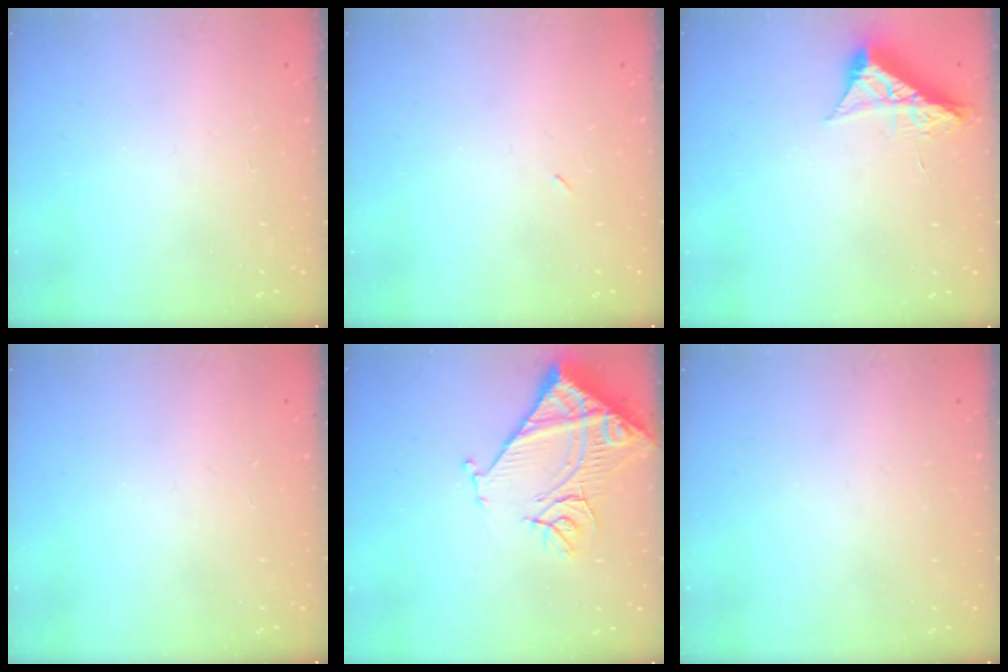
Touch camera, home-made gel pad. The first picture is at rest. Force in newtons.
{"total": 2.2, "press": 1.8, "slide": 1.2}
{"total": 8.6, "press": 8.6, "slide": 0.4}
{"total": 0.0}
{"total": 15.3, "press": 15.2, "slide": 1.8}
{"total": 0.0}